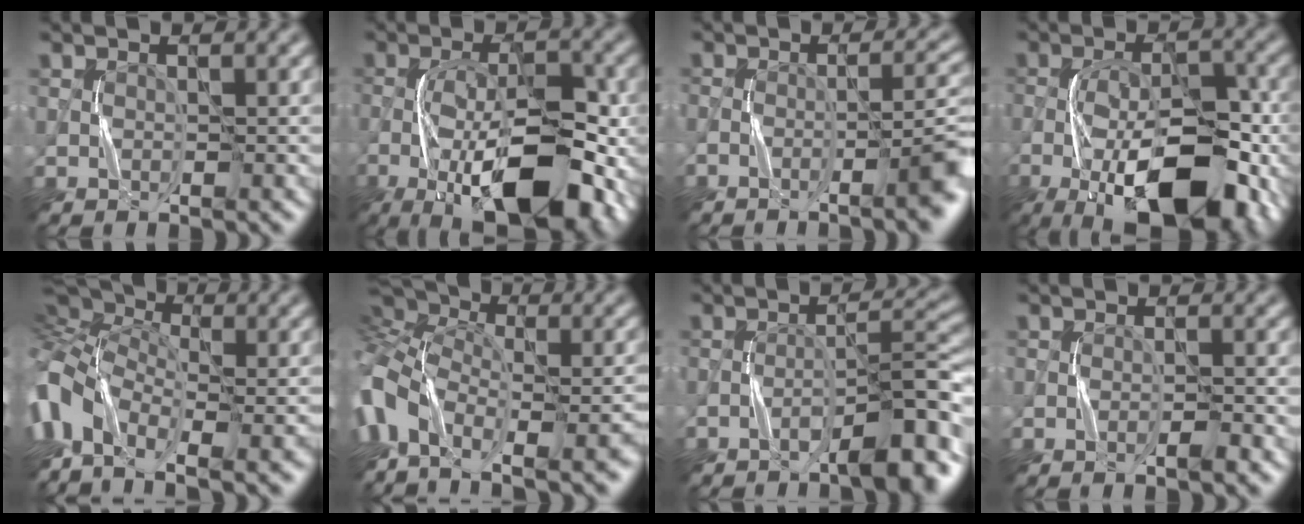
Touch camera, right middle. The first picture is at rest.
{"total": 12.1, "force": [-5.0, 4.7, 10.0], "torque": [-0.177, -0.006, -0.079]}
{"total": 5.3, "force": [-2.9, 1.0, 4.3], "torque": [-0.050, 0.009, -0.051]}
{"total": 13.2, "force": [-6.2, 5.3, 10.3], "torque": [-0.181, -0.004, -0.104]}
{"total": 10.8, "force": [-3.5, 6.0, 8.3], "torque": [-0.192, -0.001, -0.047]}
{"total": 11.6, "force": [-5.4, 5.7, 8.5], "torque": [-0.199, -0.008, -0.082]}
{"total": 7.1, "force": [-4.4, 1.6, 5.4], "torque": [-0.071, 0.017, -0.068]}
{"total": 1.5, "force": [-0.8, 0.3, 1.2], "torque": [-0.014, 0.006, -0.016]}